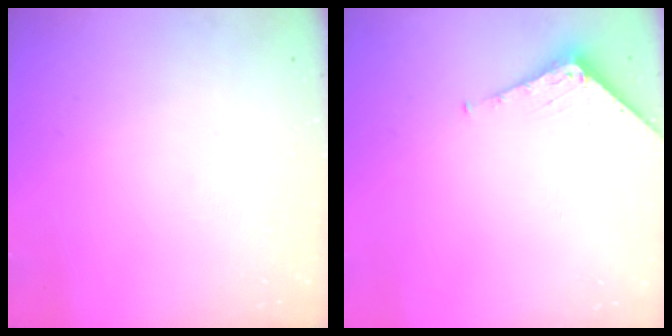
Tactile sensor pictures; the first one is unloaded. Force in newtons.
{"total": 3.5, "press": 3.5, "slide": 0.3}